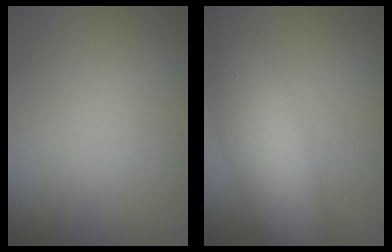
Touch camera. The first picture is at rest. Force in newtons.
{"total": 12.0, "press": 11.9, "slide": 0.6}